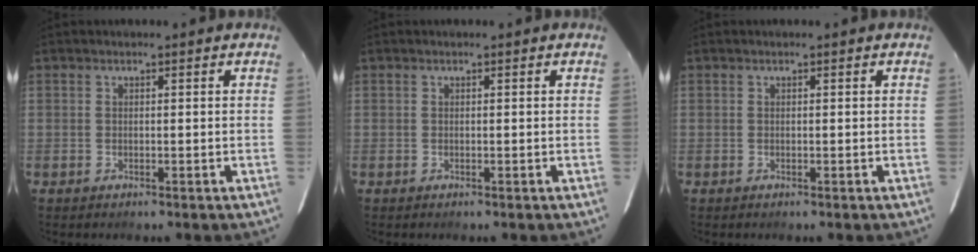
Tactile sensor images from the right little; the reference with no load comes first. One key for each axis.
{"total": 0.0}
{"total": 0.0}